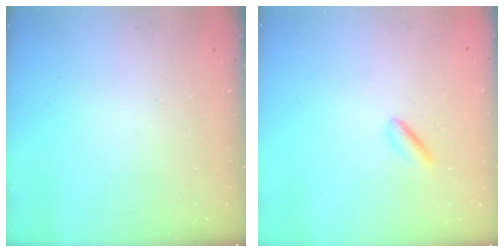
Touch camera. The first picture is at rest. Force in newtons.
{"total": 1.5, "press": 1.3, "slide": 0.7}